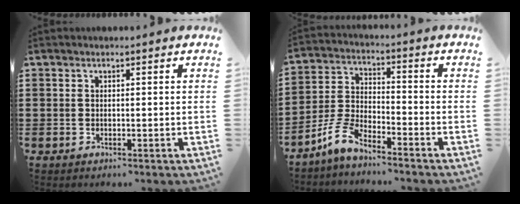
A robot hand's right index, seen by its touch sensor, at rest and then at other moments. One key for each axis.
{"total": 6.3, "fx": -5.3, "fy": 1.4, "fz": 3.1, "tx": -0.093, "ty": -0.007, "tz": -0.110}